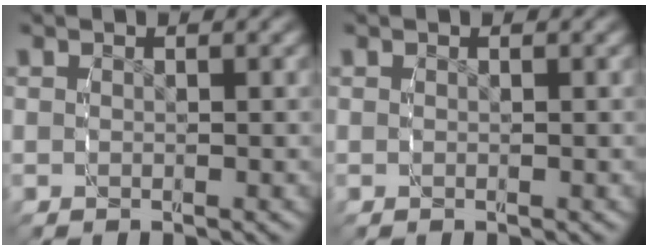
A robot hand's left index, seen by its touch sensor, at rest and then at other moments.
{"total": 0.0}